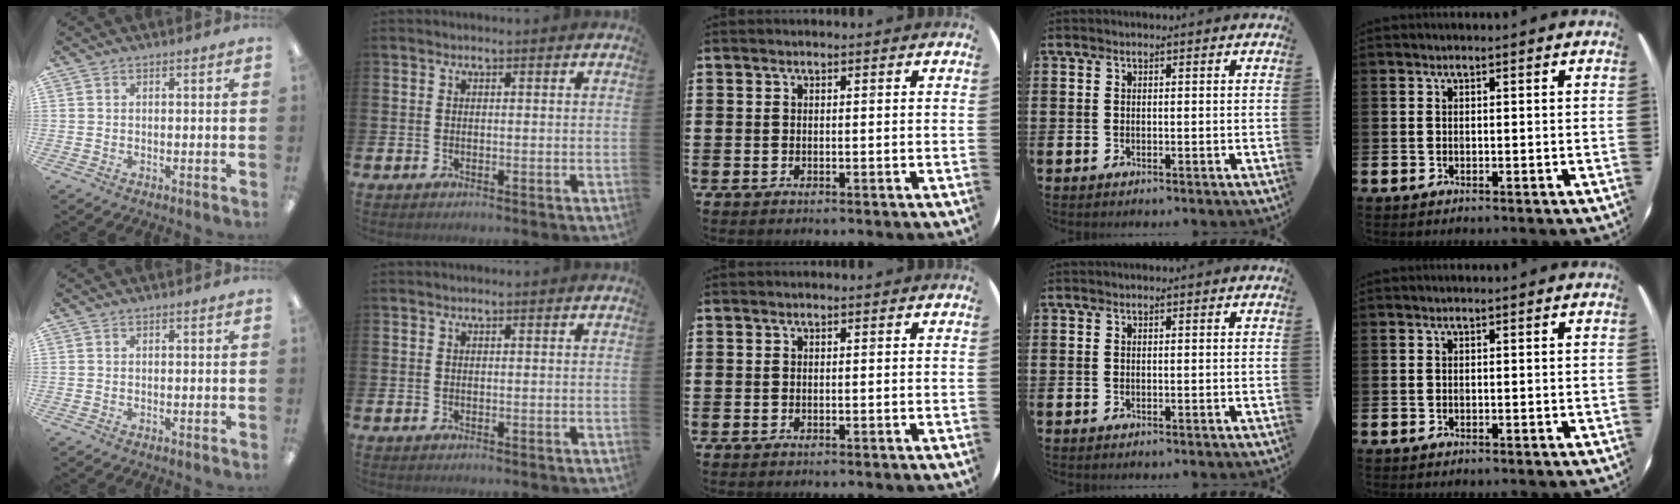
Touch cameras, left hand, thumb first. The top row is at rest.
{}